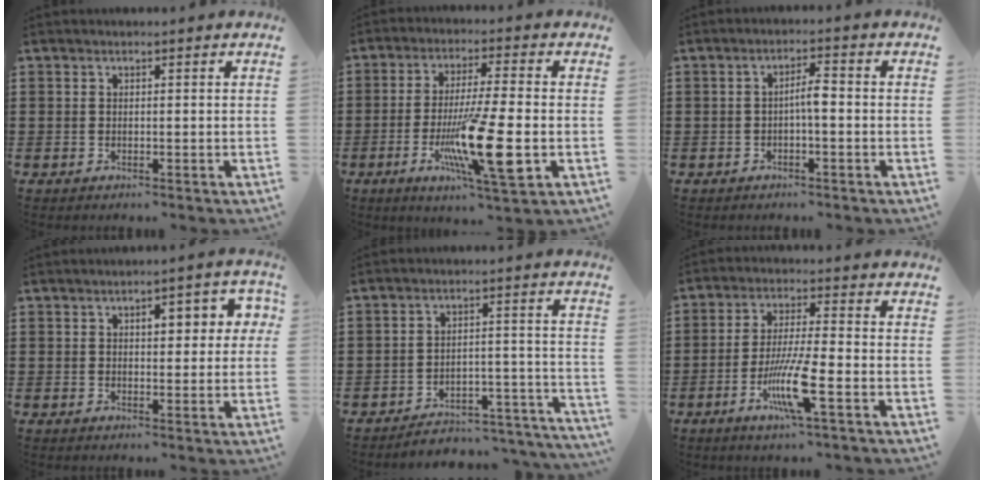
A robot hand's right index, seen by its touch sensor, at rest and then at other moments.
{"total": 14.4, "force": [-3.8, 2.3, 13.7], "torque": [-0.260, -0.016, -0.064]}
{"total": 2.9, "force": [-0.5, 0.6, 2.8], "torque": [-0.053, 0.004, -0.012]}
{"total": 4.6, "force": [1.2, 2.3, 3.8], "torque": [-0.047, -0.001, 0.009]}
{"total": 4.0, "force": [-3.8, 0.7, 0.9], "torque": [-0.019, 0.000, -0.082]}
{"total": 9.2, "force": [-3.6, 1.1, 8.4], "torque": [-0.168, -0.015, -0.067]}